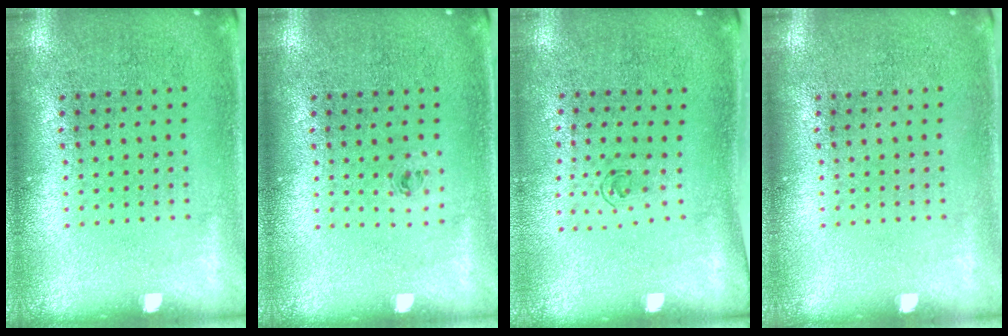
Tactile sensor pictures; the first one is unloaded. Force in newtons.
{"total": 0.5, "press": 0.3, "slide": 0.4}
{"total": 0.6, "press": 0.3, "slide": 0.6}
{"total": 0.0}